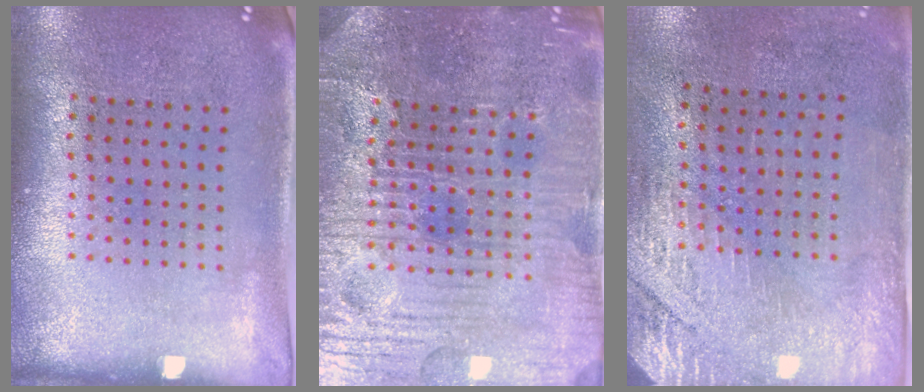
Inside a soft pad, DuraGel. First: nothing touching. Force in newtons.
{"total": 5.3, "press": 5.0, "slide": 1.6}
{"total": 2.9, "press": 2.5, "slide": 1.5}